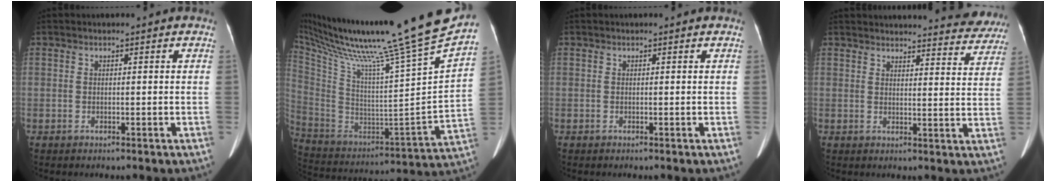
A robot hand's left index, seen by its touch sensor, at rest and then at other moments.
{"total": 34.8, "force": [28.1, -0.8, 20.4], "torque": [-0.373, -0.114, 0.419]}
{"total": 1.2, "force": [1.1, 0.2, 0.5], "torque": [-0.003, 0.002, 0.009]}
{"total": 20.0, "force": [18.9, 4.0, 5.4], "torque": [-0.056, -0.046, 0.208]}